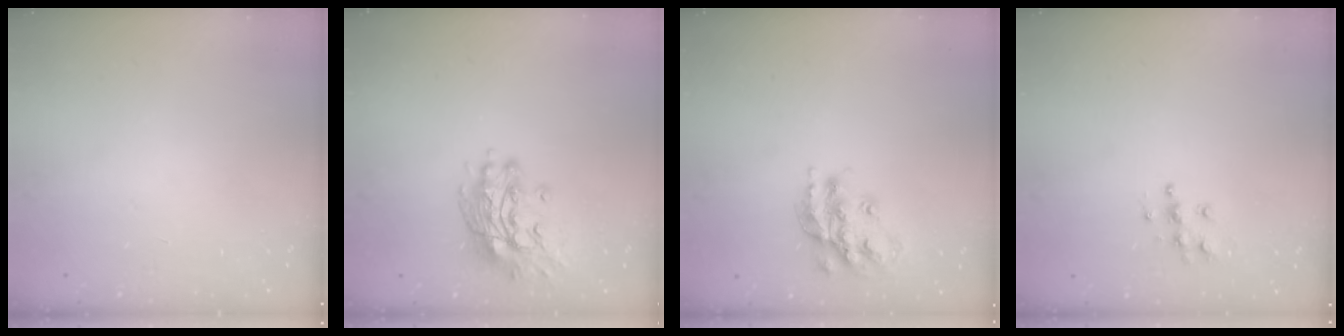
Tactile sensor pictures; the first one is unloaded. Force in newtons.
{"total": 13.6, "press": 13.5, "slide": 1.1}
{"total": 16.1, "press": 16.1, "slide": 1.2}
{"total": 6.6, "press": 6.6, "slide": 0.3}